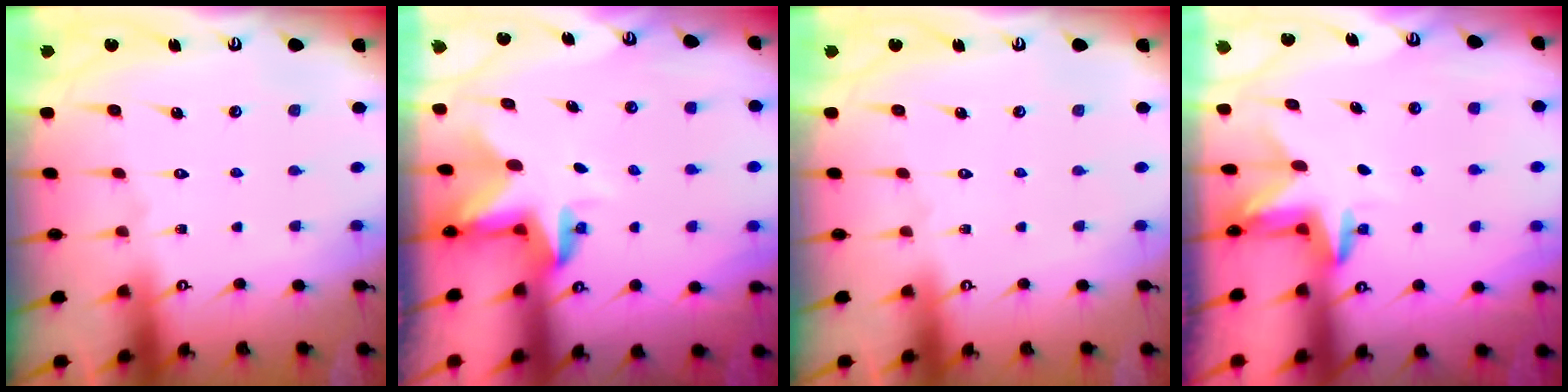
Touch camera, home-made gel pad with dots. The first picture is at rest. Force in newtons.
{"total": 3.5, "press": 3.5, "slide": 0.3}
{"total": 0.0}
{"total": 3.3, "press": 3.3, "slide": 0.3}